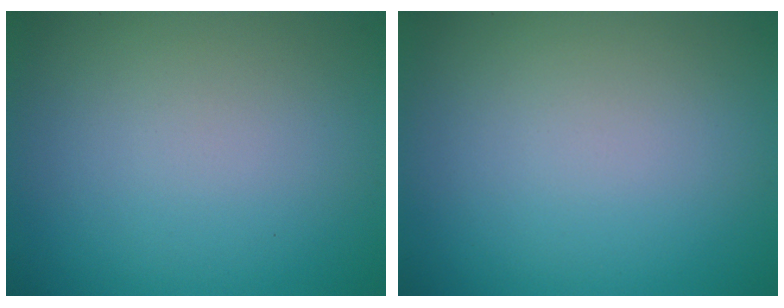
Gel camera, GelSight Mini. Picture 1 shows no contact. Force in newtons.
{"total": 0.0}